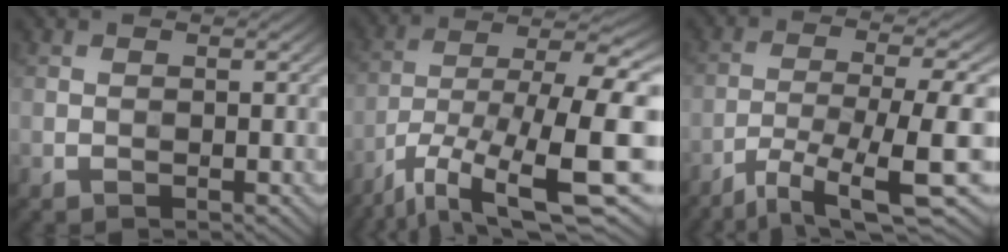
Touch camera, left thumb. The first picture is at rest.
{"total": 17.3, "force": [-8.1, 6.5, 13.9], "torque": [-0.250, -0.022, -0.145]}
{"total": 11.3, "force": [-6.2, 2.2, 9.2], "torque": [-0.150, -0.007, -0.101]}